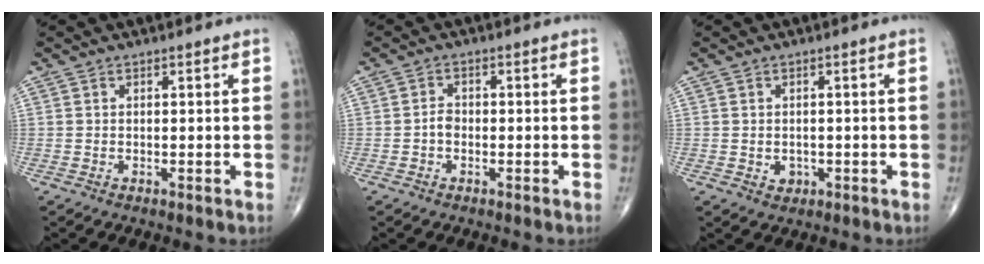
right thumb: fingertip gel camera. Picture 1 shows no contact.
{"total": 1.9, "force": [-0.6, 1.3, 1.1], "torque": [-0.013, 0.006, -0.017]}
{"total": 1.8, "force": [-0.4, 1.6, 0.8], "torque": [-0.005, 0.003, 0.001]}